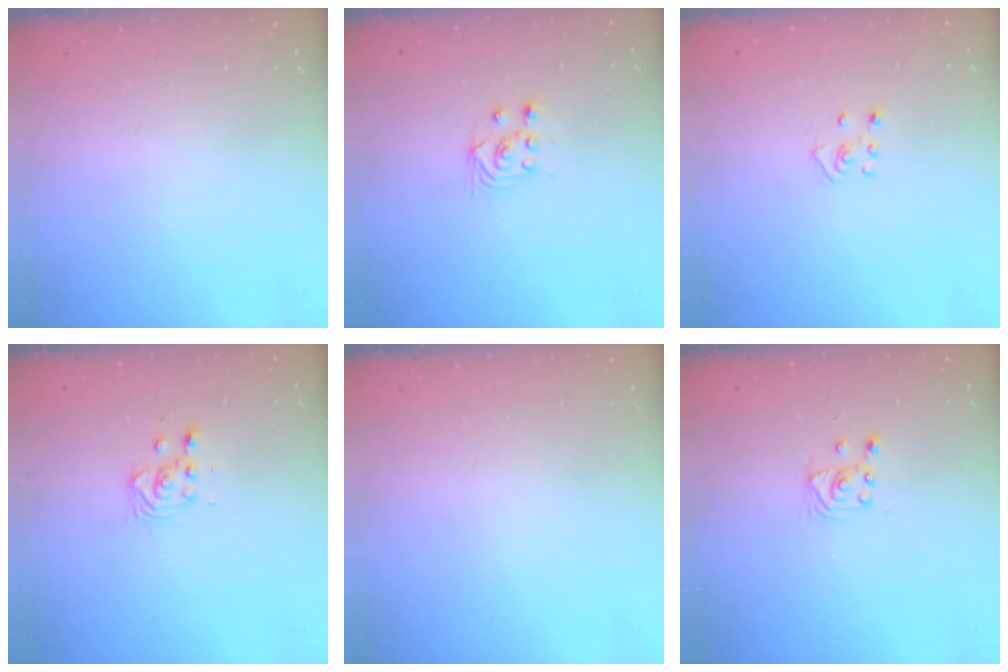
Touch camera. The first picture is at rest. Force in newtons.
{"total": 2.9, "press": 2.7, "slide": 1.0}
{"total": 4.0, "press": 4.0, "slide": 0.4}
{"total": 3.2, "press": 3.2, "slide": 0.2}
{"total": 0.0}
{"total": 2.9, "press": 2.9, "slide": 0.4}